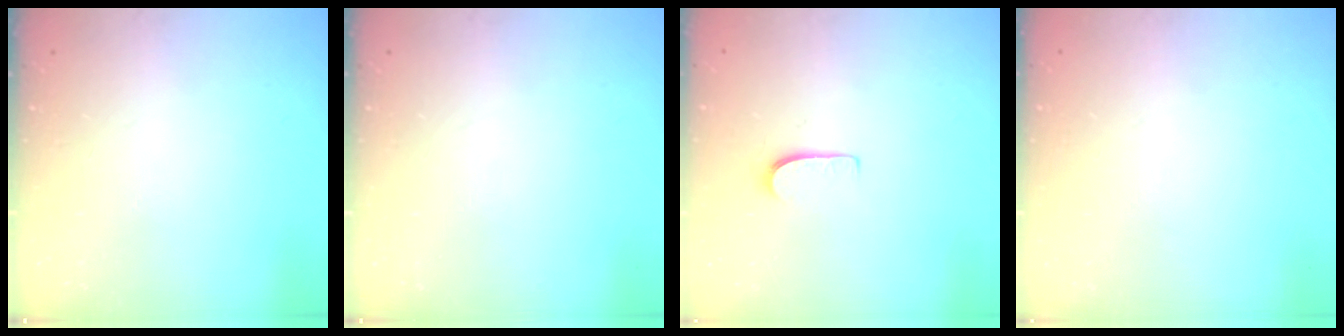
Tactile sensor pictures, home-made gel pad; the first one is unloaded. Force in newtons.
{"total": 0.0}
{"total": 5.1, "press": 5.1, "slide": 0.5}
{"total": 0.0}